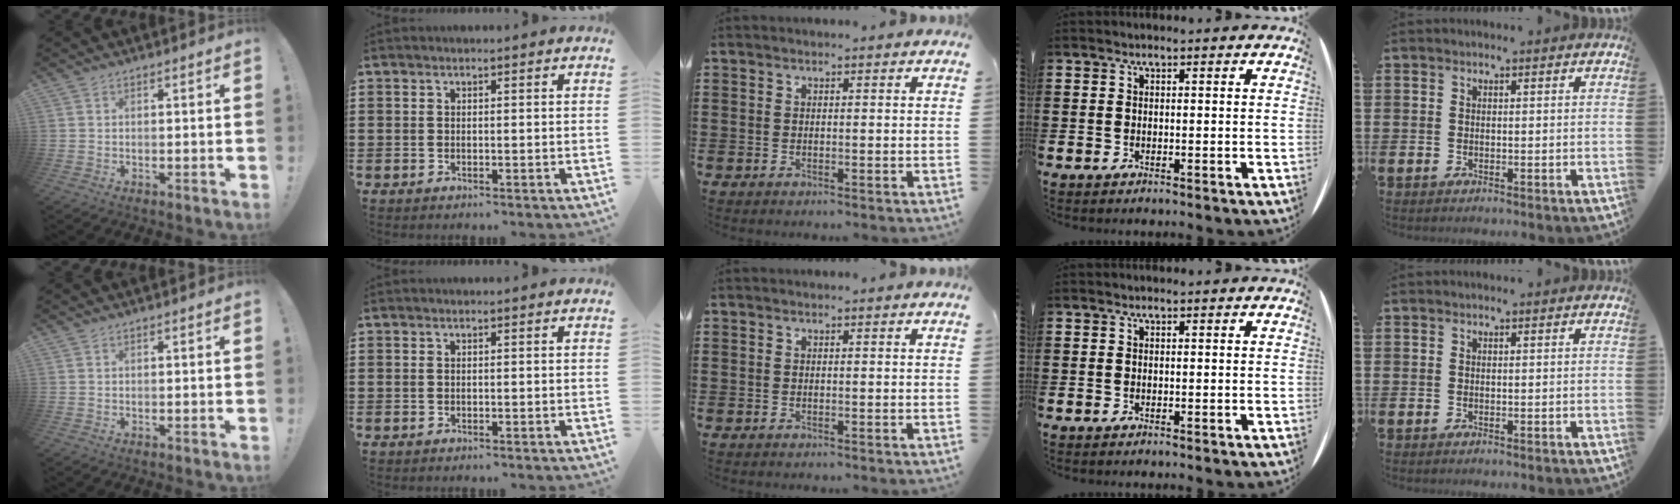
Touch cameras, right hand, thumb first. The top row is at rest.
{}